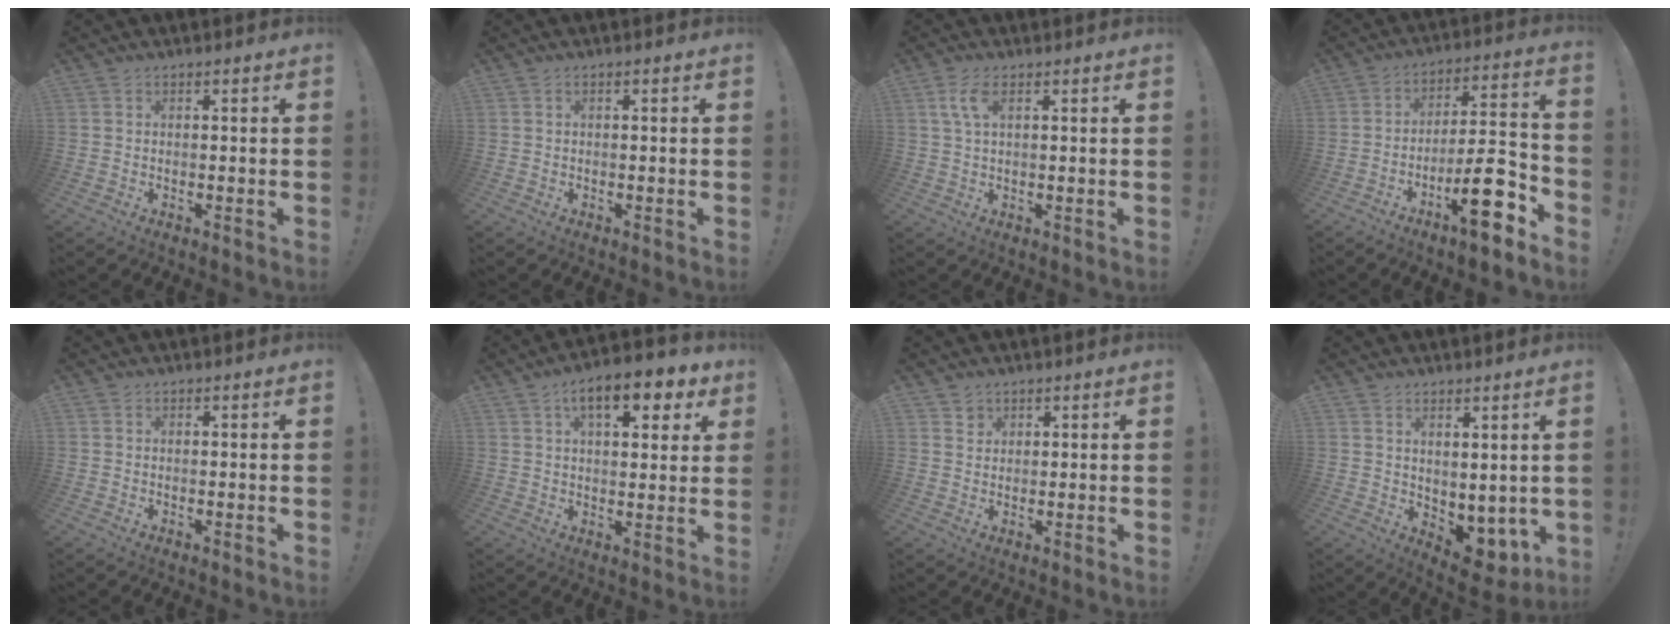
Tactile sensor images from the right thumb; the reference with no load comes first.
{"total": 0.8, "force": [-0.3, 0.0, 0.8], "torque": [-0.014, 0.000, -0.005]}
{"total": 4.7, "force": [1.7, 1.9, 3.9], "torque": [-0.071, 0.003, 0.030]}
{"total": 15.5, "force": [-8.6, 4.1, 12.3], "torque": [-0.168, 0.057, -0.132]}
{"total": 0.0}
{"total": 12.3, "force": [5.9, 5.0, 9.6], "torque": [-0.134, -0.017, 0.094]}
{"total": 2.3, "force": [1.6, 1.6, 0.1], "torque": [0.010, -0.013, 0.027]}
{"total": 4.8, "force": [1.8, 3.8, 2.4], "torque": [-0.012, -0.030, 0.042]}